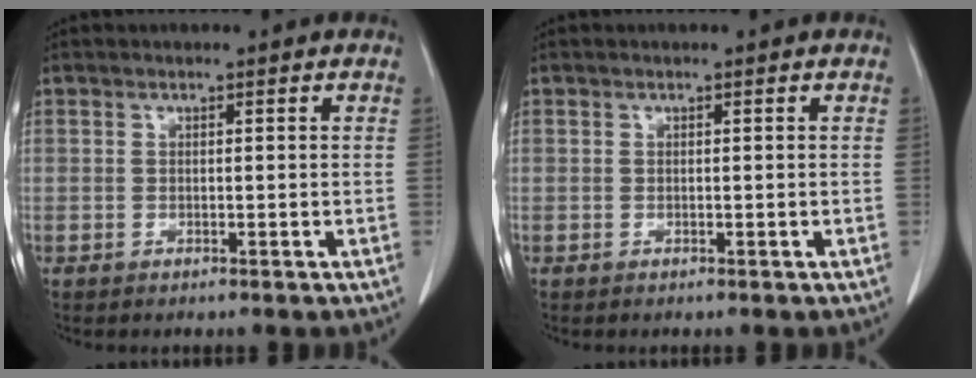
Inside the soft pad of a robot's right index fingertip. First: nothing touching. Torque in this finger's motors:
{"motor_torque": [-0.01, -0.01, 0.00, 0.00]}